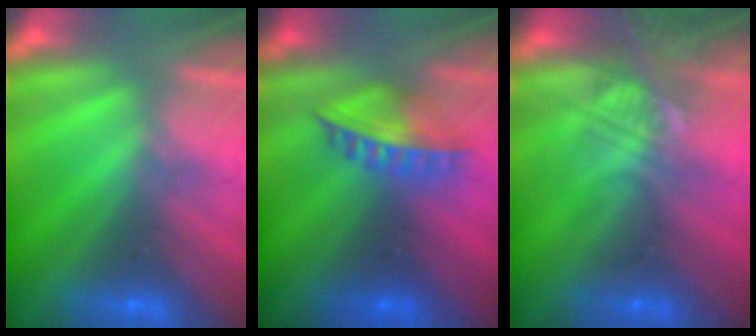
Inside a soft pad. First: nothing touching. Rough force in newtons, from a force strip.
{"total": 7.8}
{"total": 2.3}